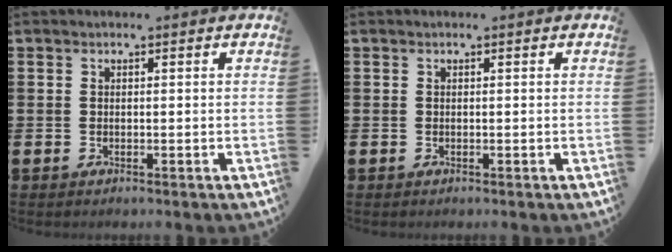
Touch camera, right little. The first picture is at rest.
{"total": 0.0}